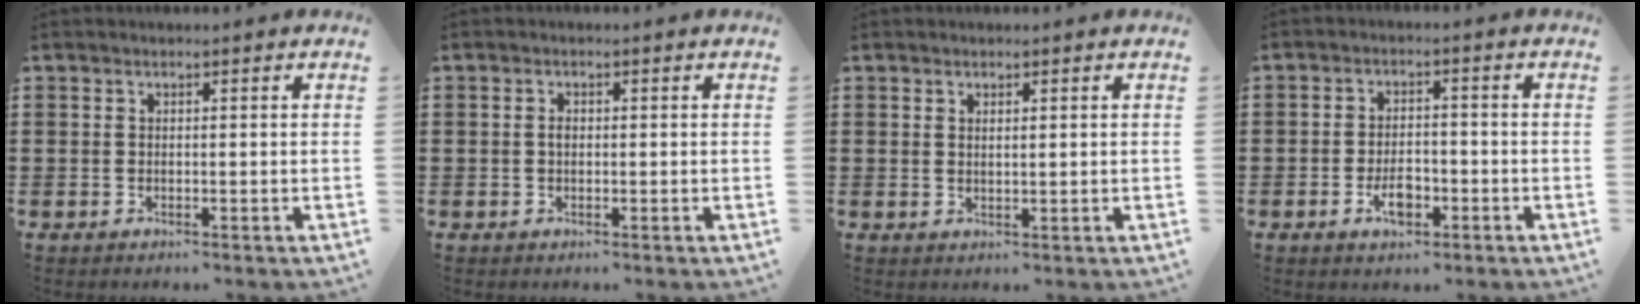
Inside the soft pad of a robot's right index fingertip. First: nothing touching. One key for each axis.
{"total": 1.1, "fx": 0.0, "fy": 0.6, "fz": 0.9, "tx": -0.020, "ty": 0.002, "tz": -0.001}
{"total": 0.8, "fx": 0.6, "fy": 0.2, "fz": 0.5, "tx": -0.011, "ty": 0.001, "tz": 0.010}
{"total": 4.1, "fx": -1.9, "fy": 2.0, "fz": 3.0, "tx": -0.051, "ty": -0.002, "tz": -0.038}